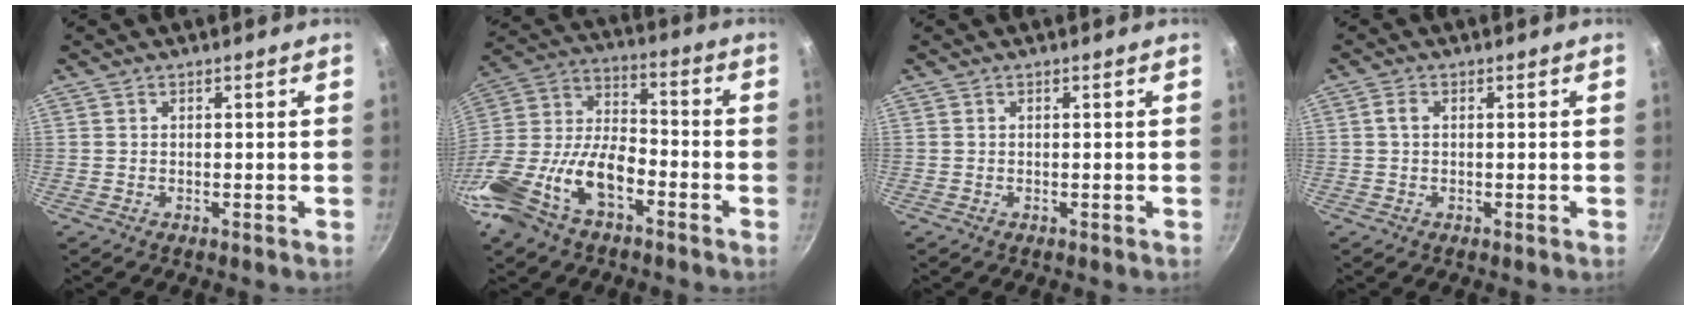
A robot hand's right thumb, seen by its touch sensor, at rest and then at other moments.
{"total": 20.7, "force": [-9.2, 11.3, 14.8], "torque": [-0.283, 0.047, -0.193]}
{"total": 0.0}
{"total": 1.6, "force": [0.2, 1.0, 1.2], "torque": [-0.024, 0.005, 0.002]}